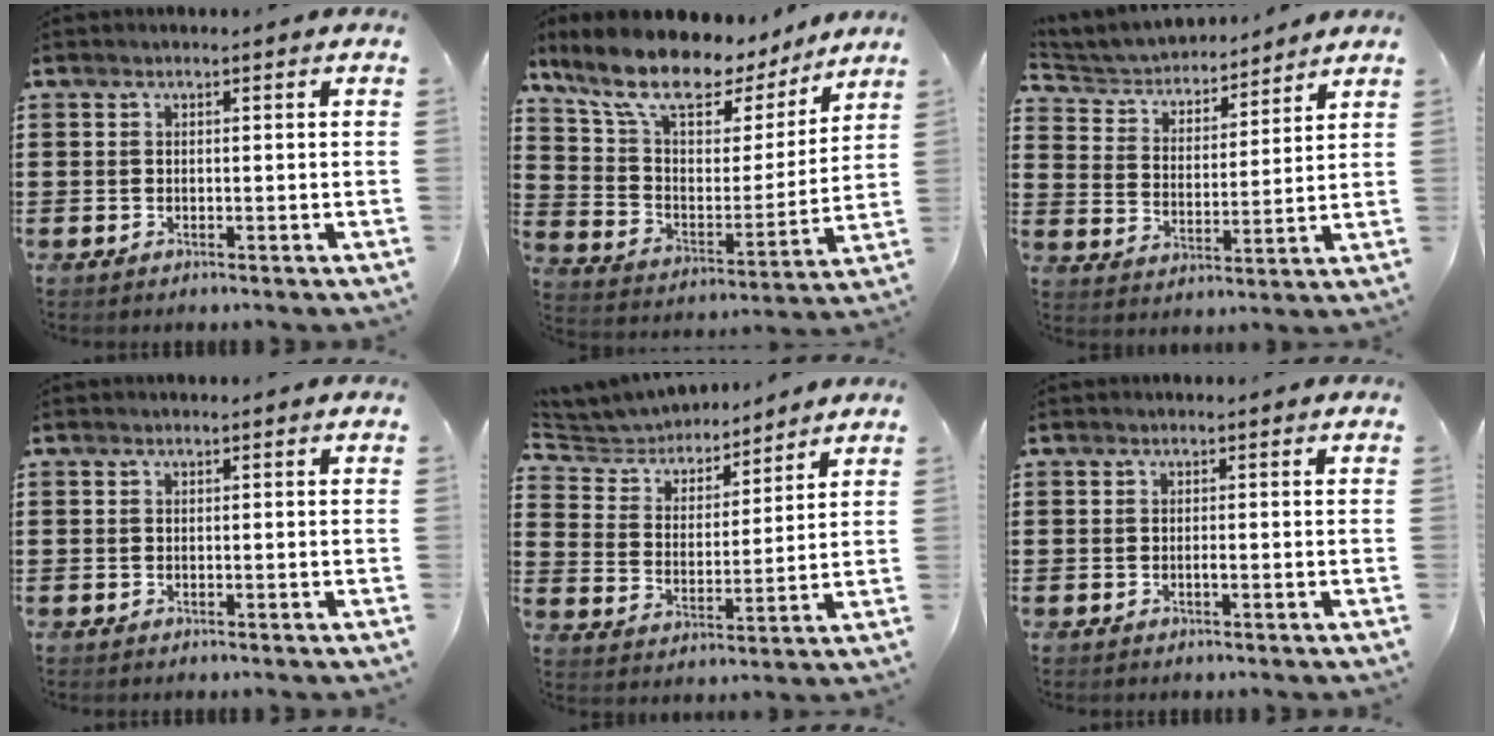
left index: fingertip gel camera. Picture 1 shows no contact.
{"total": 12.1, "force": [10.1, 3.7, 5.5], "torque": [-0.140, -0.065, 0.172]}
{"total": 4.3, "force": [4.1, 1.0, 0.4], "torque": [-0.034, -0.027, 0.067]}
{"total": 0.0}
{"total": 5.2, "force": [5.1, 1.0, 0.4], "torque": [-0.039, -0.032, 0.086]}
{"total": 0.6, "force": [-0.2, 0.1, 0.6], "torque": [-0.011, -0.002, -0.002]}